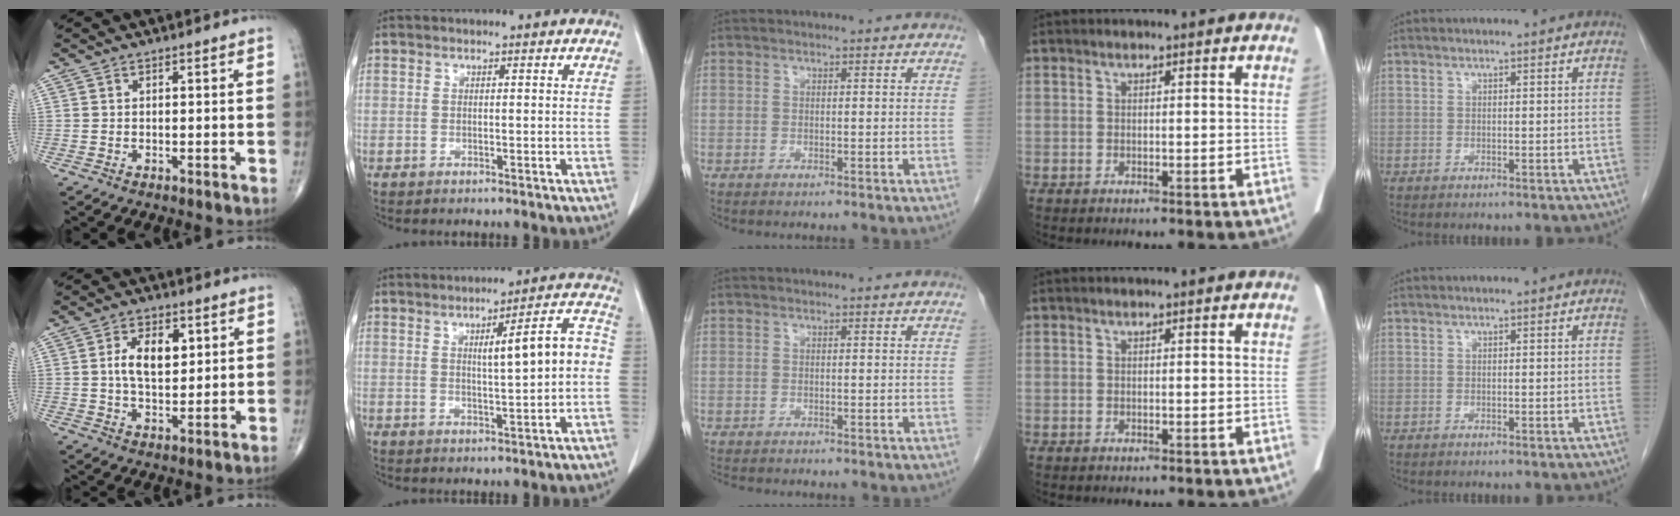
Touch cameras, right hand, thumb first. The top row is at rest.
{"thumb": {"total": 8.2, "force": [2.0, 4.6, 6.5], "torque": [-0.099, -0.006, 0.035]}, "index": {"total": 8.2, "force": [0.1, 1.0, 8.1], "torque": [-0.111, 0.025, 0.002]}, "middle": {"total": 3.7, "force": [-3.2, 0.9, 1.5], "torque": [-0.023, -0.007, -0.044]}}